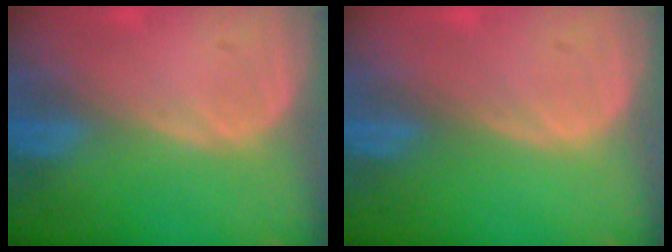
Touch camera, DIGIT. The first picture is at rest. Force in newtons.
{"total": 0.0}